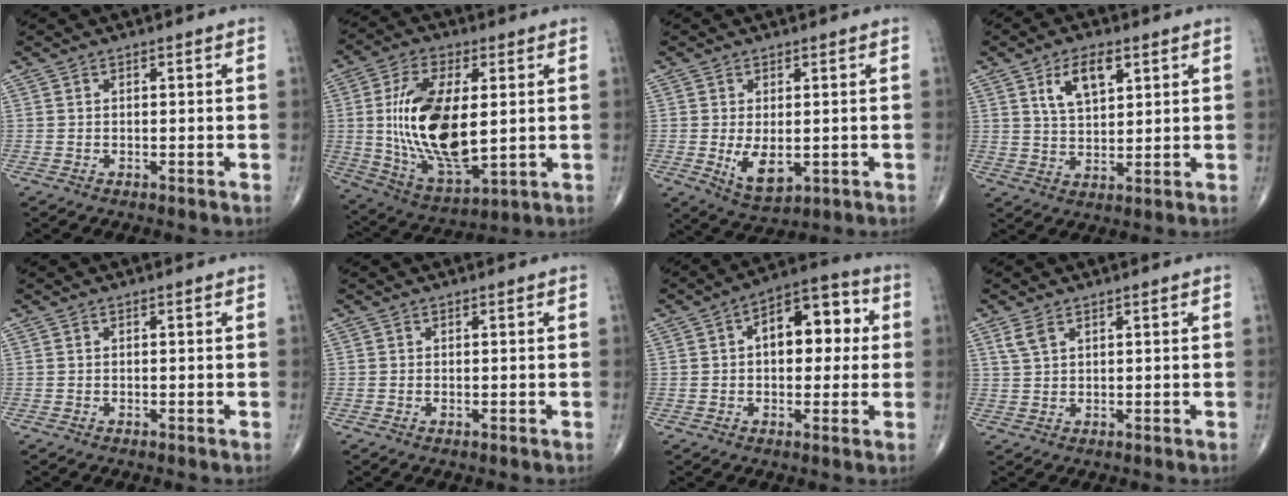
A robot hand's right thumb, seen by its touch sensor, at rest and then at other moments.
{"total": 20.1, "force": [1.5, 9.6, 17.5], "torque": [-0.325, -0.019, 0.038]}
{"total": 6.3, "force": [-0.8, 3.4, 5.3], "torque": [-0.083, -0.017, -0.001]}
{"total": 7.9, "force": [3.6, 3.9, 5.8], "torque": [-0.087, -0.015, 0.066]}
{"total": 0.0}
{"total": 0.0}
{"total": 12.7, "force": [2.1, 7.2, 10.2], "torque": [-0.109, 0.028, 0.021]}
{"total": 2.6, "force": [1.6, 1.3, 1.6], "torque": [-0.038, 0.003, 0.041]}